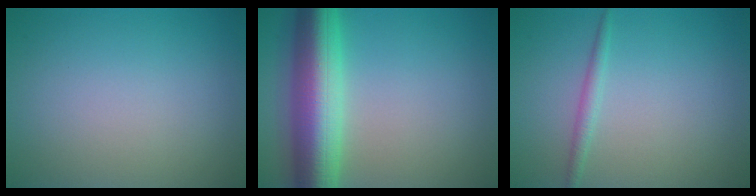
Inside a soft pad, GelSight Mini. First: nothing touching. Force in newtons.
{"total": 9.5, "press": 9.5, "slide": 0.2}
{"total": 1.3, "press": 1.3, "slide": 0.1}